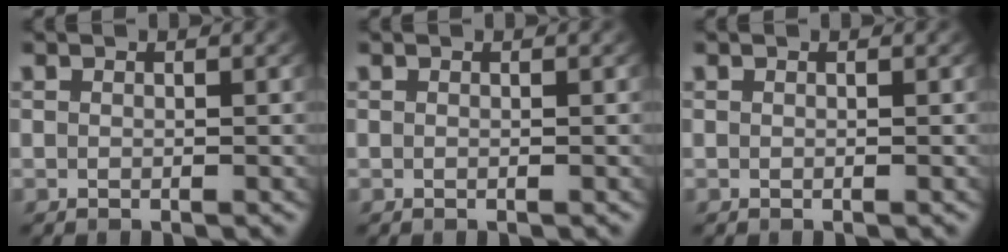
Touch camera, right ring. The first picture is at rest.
{"total": 0.0}
{"total": 0.0}